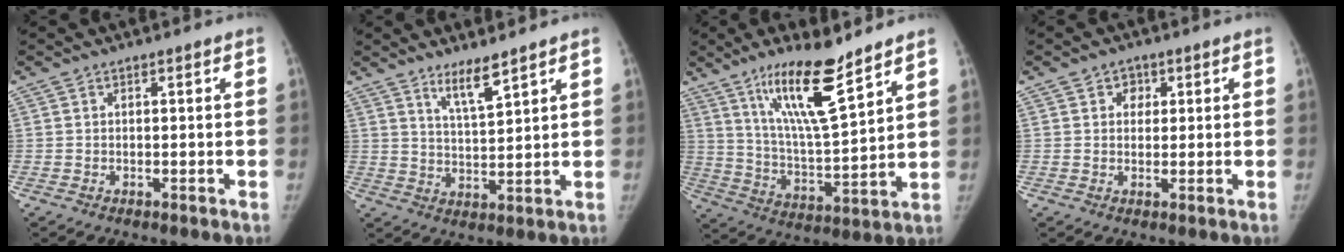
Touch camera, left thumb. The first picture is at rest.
{"total": 5.8, "force": [4.4, 0.8, 3.8], "torque": [-0.064, -0.040, 0.083]}
{"total": 15.6, "force": [10.4, 2.8, 11.3], "torque": [-0.191, -0.068, 0.198]}
{"total": 2.9, "force": [1.1, 2.3, 1.2], "torque": [0.001, -0.002, 0.013]}